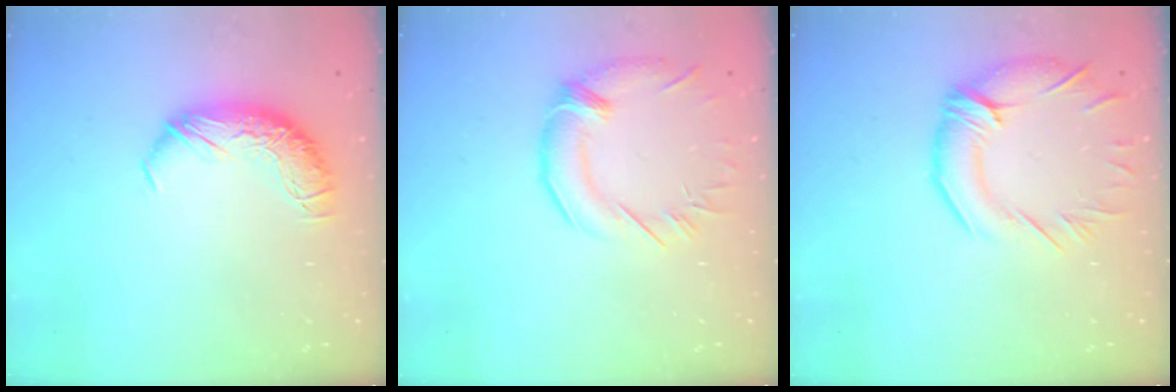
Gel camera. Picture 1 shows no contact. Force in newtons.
{"total": 2.8, "press": 1.9, "slide": 2.0}
{"total": 5.0, "press": 4.7, "slide": 1.7}